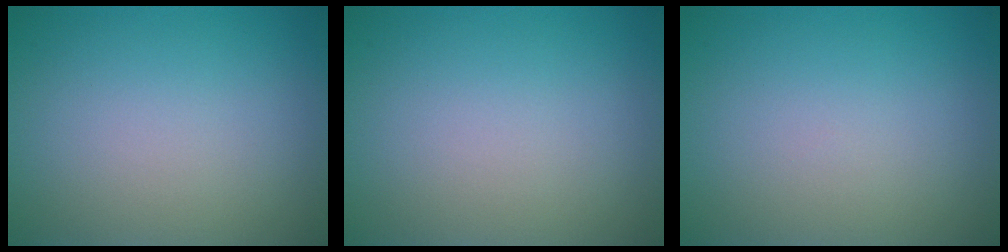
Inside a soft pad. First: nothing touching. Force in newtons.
{"total": 0.0}
{"total": 0.0}